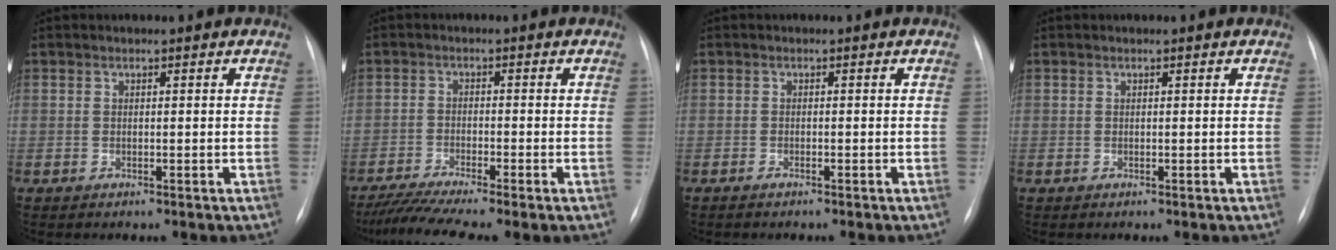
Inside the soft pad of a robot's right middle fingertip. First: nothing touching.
{"total": 8.1, "force": [-6.5, -0.1, 4.9], "torque": [-0.087, -0.015, -0.108]}
{"total": 0.9, "force": [-0.8, 0.1, 0.5], "torque": [-0.015, -0.002, -0.013]}
{"total": 0.0}